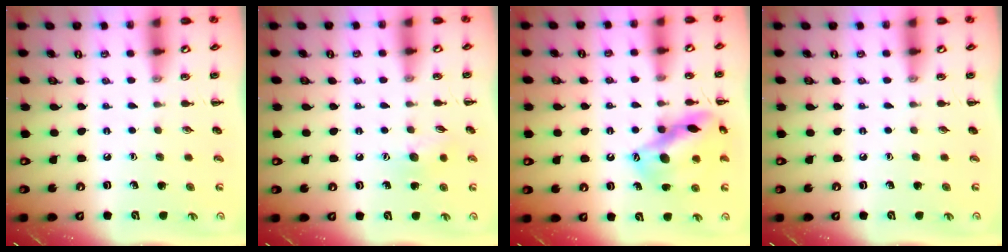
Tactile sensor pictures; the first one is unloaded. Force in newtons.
{"total": 6.8, "press": 6.7, "slide": 1.1}
{"total": 16.5, "press": 16.3, "slide": 2.3}
{"total": 0.0}